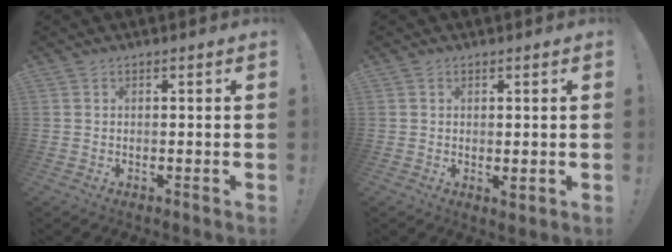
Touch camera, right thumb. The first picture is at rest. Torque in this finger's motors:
{"motor_torque": [-0.16, -0.20, 0.17, 0.11, -0.01]}